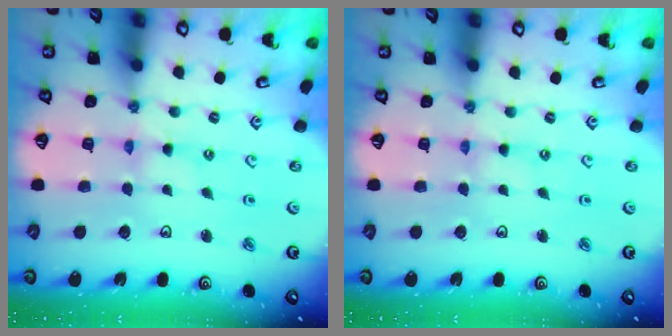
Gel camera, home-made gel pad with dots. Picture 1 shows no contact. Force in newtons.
{"total": 0.0}